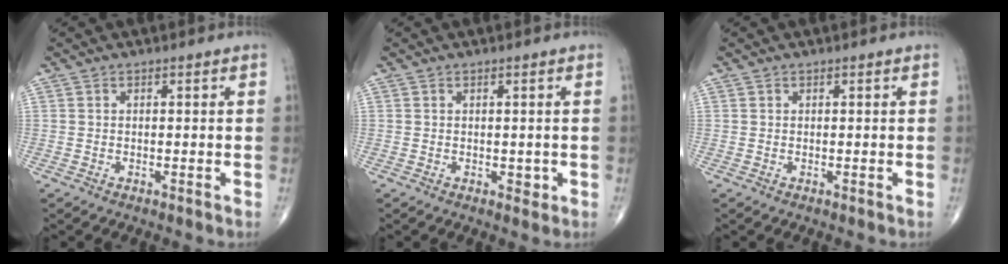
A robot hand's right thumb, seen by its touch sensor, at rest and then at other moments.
{"total": 1.2, "force": [0.0, 0.9, 0.8], "torque": [-0.002, -0.001, 0.001]}
{"total": 0.0}